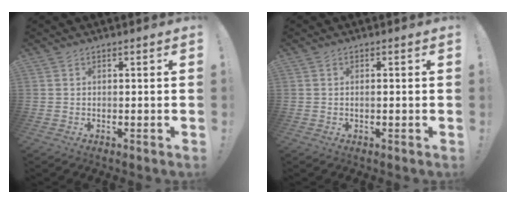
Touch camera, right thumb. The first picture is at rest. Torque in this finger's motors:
{"motor_torque": [-0.03, -0.25, 0.18, 0.03, -0.03]}